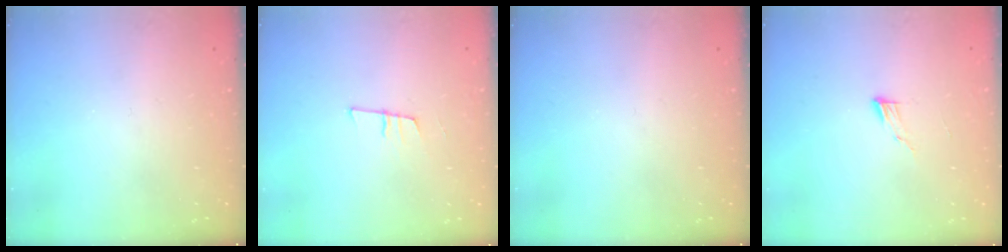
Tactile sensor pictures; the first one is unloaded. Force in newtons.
{"total": 6.4, "press": 5.7, "slide": 2.9}
{"total": 0.0}
{"total": 4.7, "press": 4.7, "slide": 0.4}